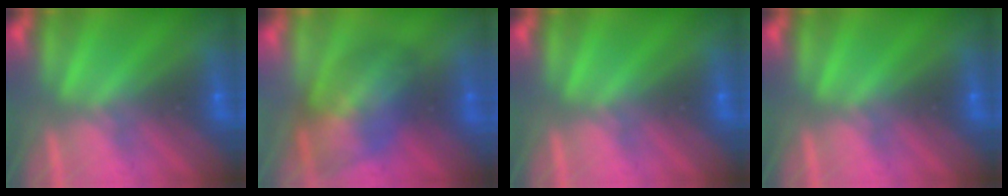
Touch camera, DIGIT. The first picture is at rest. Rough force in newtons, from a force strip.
{"total": 8.7}
{"total": 0.0}
{"total": 0.0}